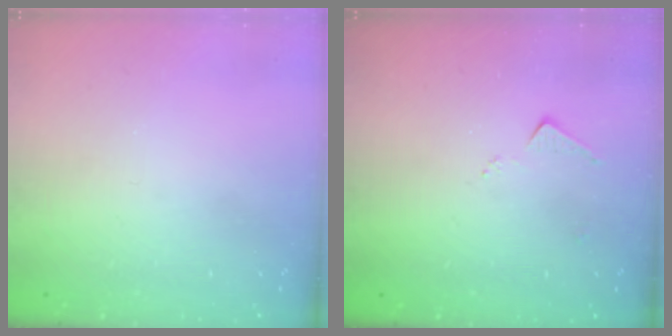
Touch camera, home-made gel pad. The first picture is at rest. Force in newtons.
{"total": 5.6, "press": 5.6, "slide": 0.6}